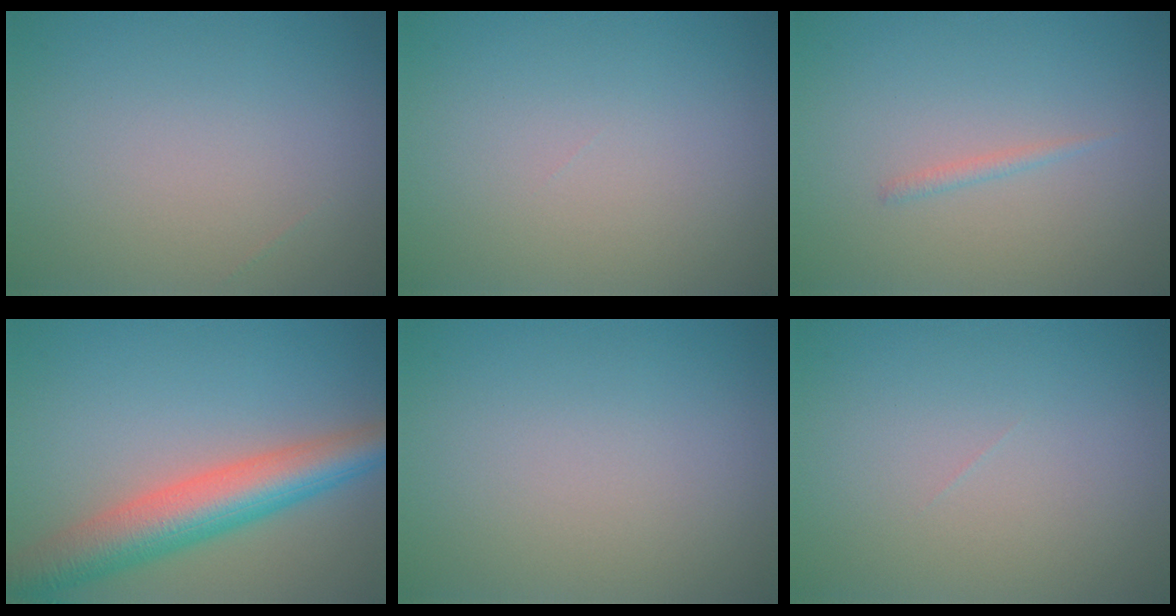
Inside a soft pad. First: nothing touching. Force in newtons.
{"total": 0.0}
{"total": 0.7, "press": 0.7, "slide": 0.0}
{"total": 7.7, "press": 7.7, "slide": 0.4}
{"total": 0.0}
{"total": 0.0}